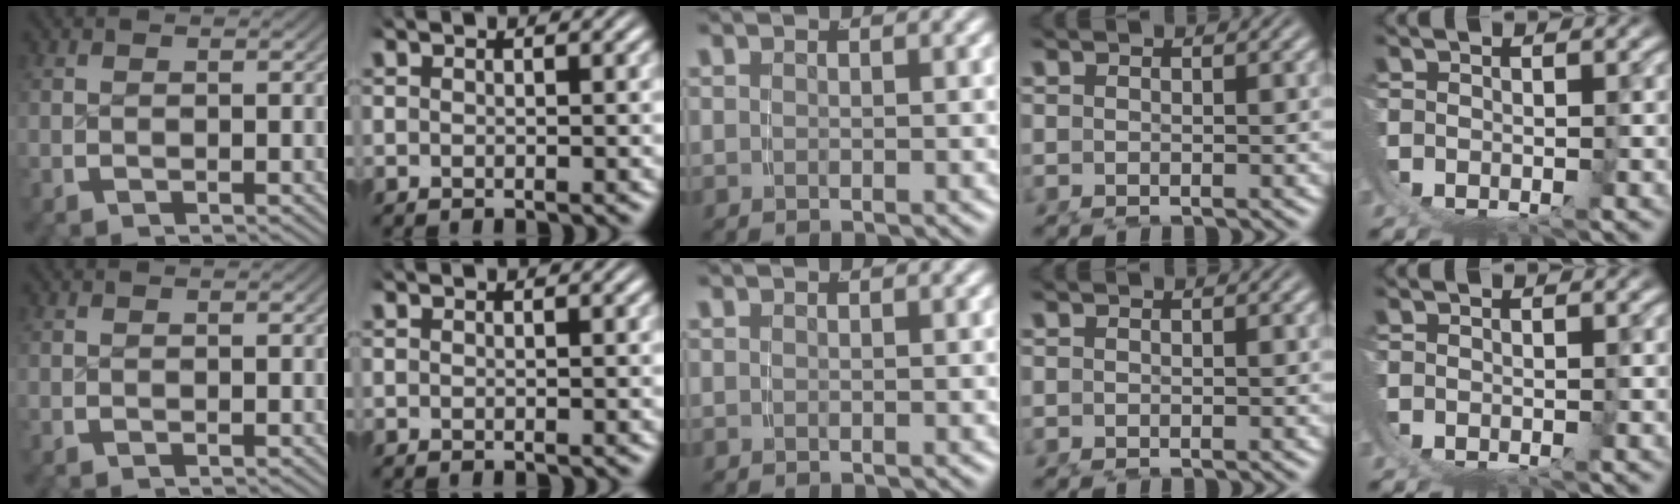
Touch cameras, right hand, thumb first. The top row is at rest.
{}